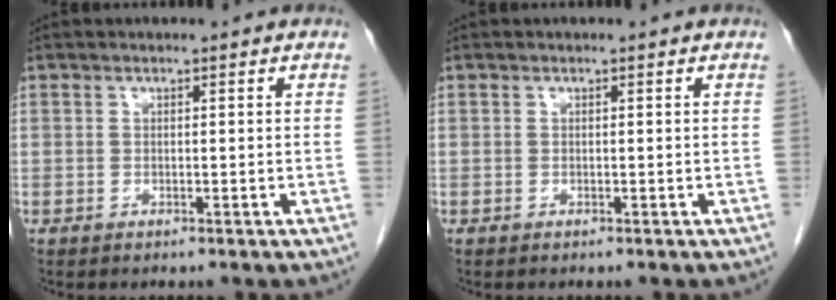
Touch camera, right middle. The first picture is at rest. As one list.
[{"total": 0.0}]